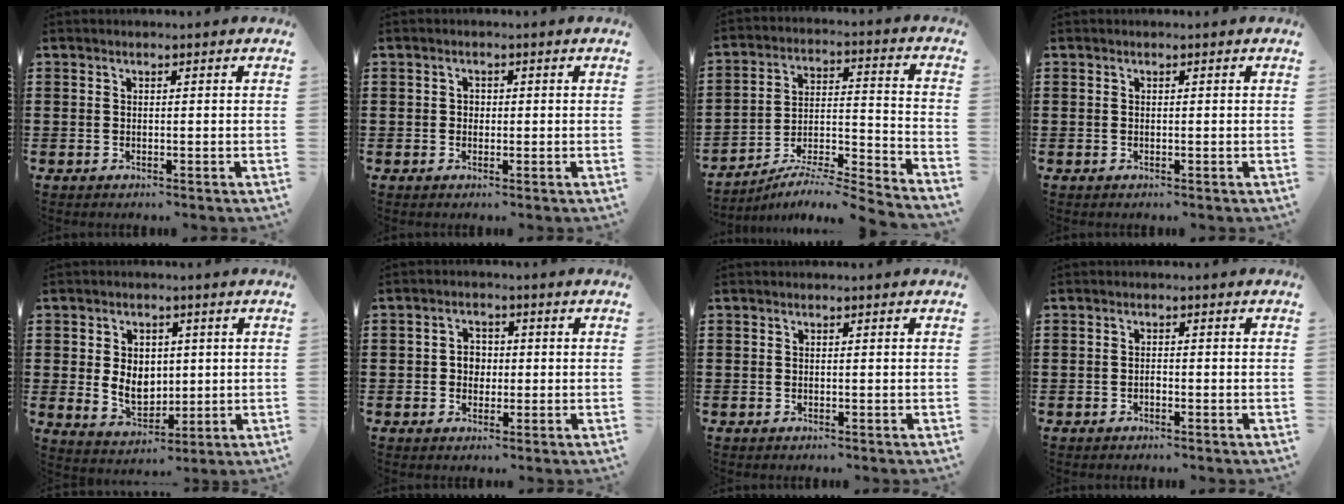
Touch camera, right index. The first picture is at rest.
{"total": 0.7, "force": [0.1, 0.7, 0.4], "torque": [-0.007, 0.004, 0.001]}
{"total": 5.5, "force": [-5.2, -0.1, 1.7], "torque": [-0.023, -0.006, -0.103]}
{"total": 0.0}
{"total": 5.6, "force": [0.4, 4.6, 3.2], "torque": [-0.060, 0.006, 0.004]}
{"total": 2.7, "force": [-0.1, 2.3, 1.4], "torque": [-0.032, 0.009, -0.003]}
{"total": 0.0}
{"total": 1.0, "force": [-0.5, 0.4, 0.7], "torque": [-0.016, -0.003, -0.009]}